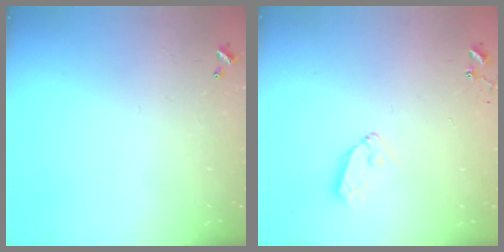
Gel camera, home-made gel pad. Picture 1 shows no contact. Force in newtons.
{"total": 7.3, "press": 7.3, "slide": 0.4}